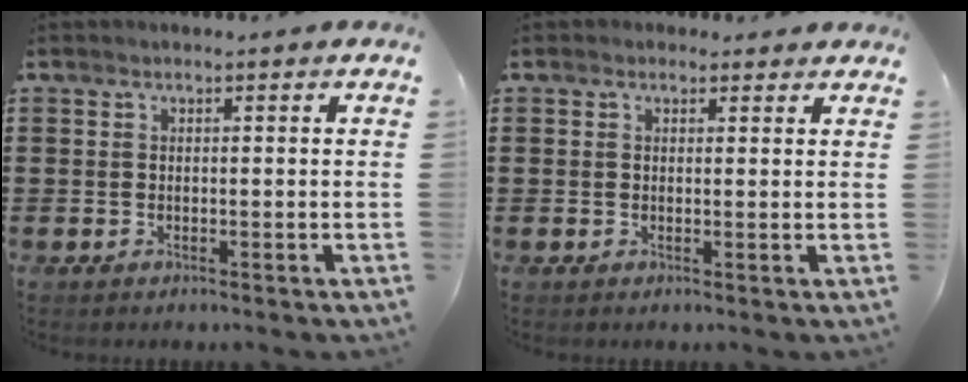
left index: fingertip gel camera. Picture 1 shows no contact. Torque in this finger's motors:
{"motor_torque": [2.14, 0.00, -0.02, 0.00]}